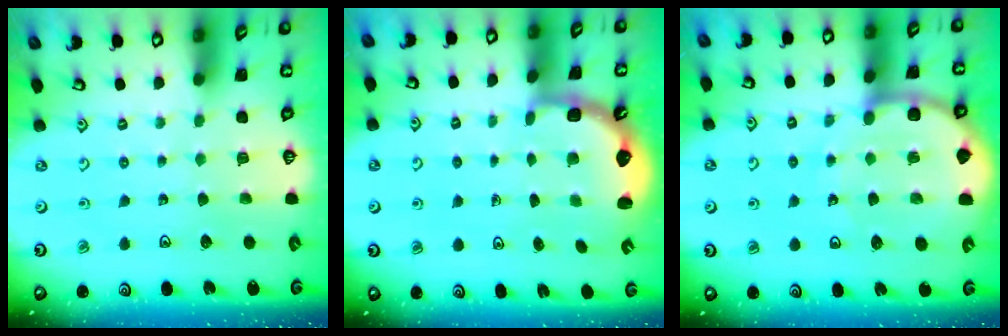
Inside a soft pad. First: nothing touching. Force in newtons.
{"total": 2.5, "press": 2.1, "slide": 1.3}
{"total": 10.1, "press": 10.1, "slide": 1.3}